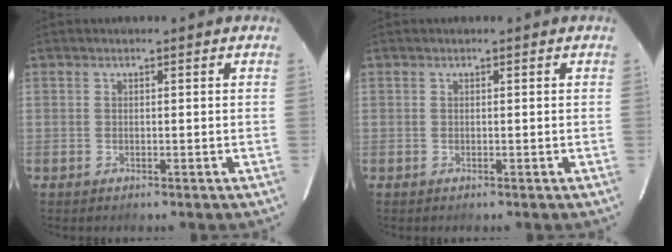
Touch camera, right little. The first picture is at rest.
{"total": 0.0}